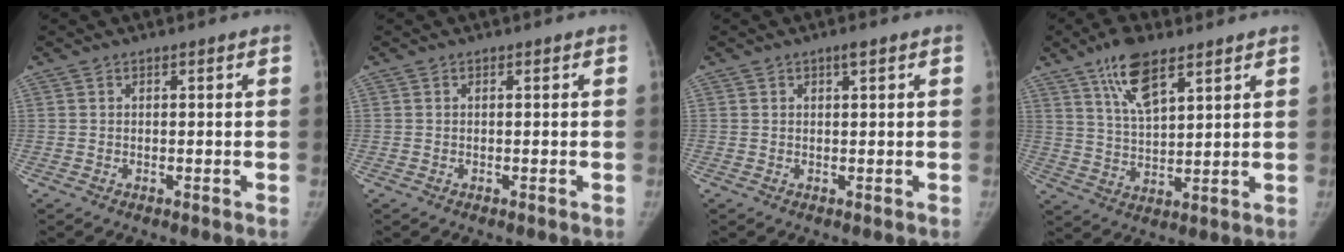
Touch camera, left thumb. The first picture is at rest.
{"total": 0.0}
{"total": 1.3, "force": [0.8, 0.3, 1.0], "torque": [-0.013, -0.002, 0.012]}
{"total": 10.1, "force": [6.2, 3.7, 7.1], "torque": [-0.120, -0.027, 0.120]}